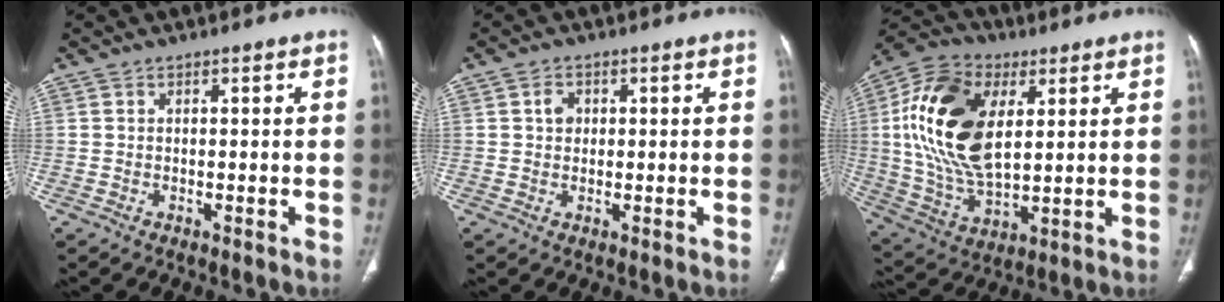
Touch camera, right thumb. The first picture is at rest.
{"total": 2.3, "force": [0.5, 1.9, 1.2], "torque": [-0.012, 0.002, 0.009]}
{"total": 21.4, "force": [4.9, 12.1, 16.9], "torque": [-0.316, -0.009, 0.087]}